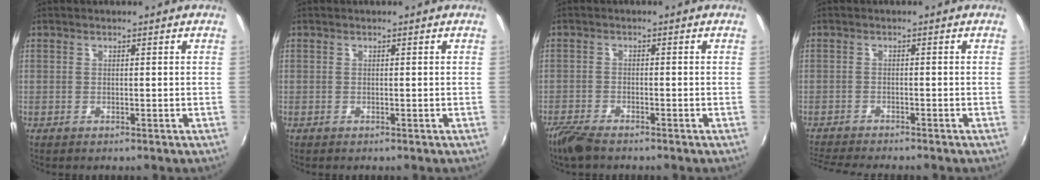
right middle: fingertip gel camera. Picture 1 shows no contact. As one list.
[{"total": 0.0}, {"total": 5.2, "force": [-4.2, 1.3, 2.7], "torque": [-0.078, -0.017, -0.084]}, {"total": 6.3, "force": [-5.9, 0.0, 2.2], "torque": [-0.062, -0.023, -0.102]}]